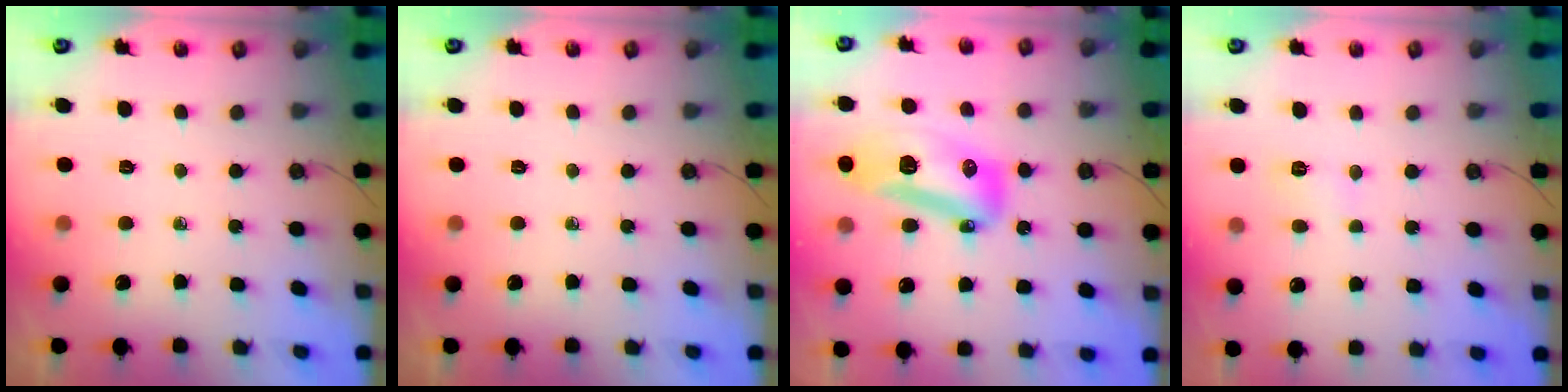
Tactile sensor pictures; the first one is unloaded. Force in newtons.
{"total": 0.0}
{"total": 16.6, "press": 16.4, "slide": 2.3}
{"total": 3.9, "press": 3.9, "slide": 0.4}